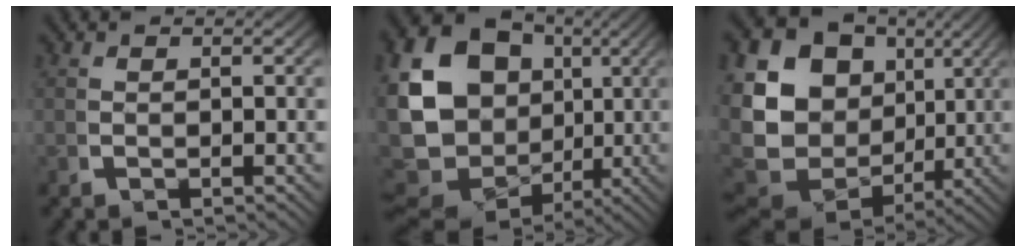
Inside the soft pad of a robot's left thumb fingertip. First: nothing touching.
{"total": 16.8, "force": [0.5, 13.7, 9.7], "torque": [-0.227, -0.039, 0.019]}
{"total": 15.9, "force": [0.7, 12.6, 9.6], "torque": [-0.206, -0.034, 0.019]}